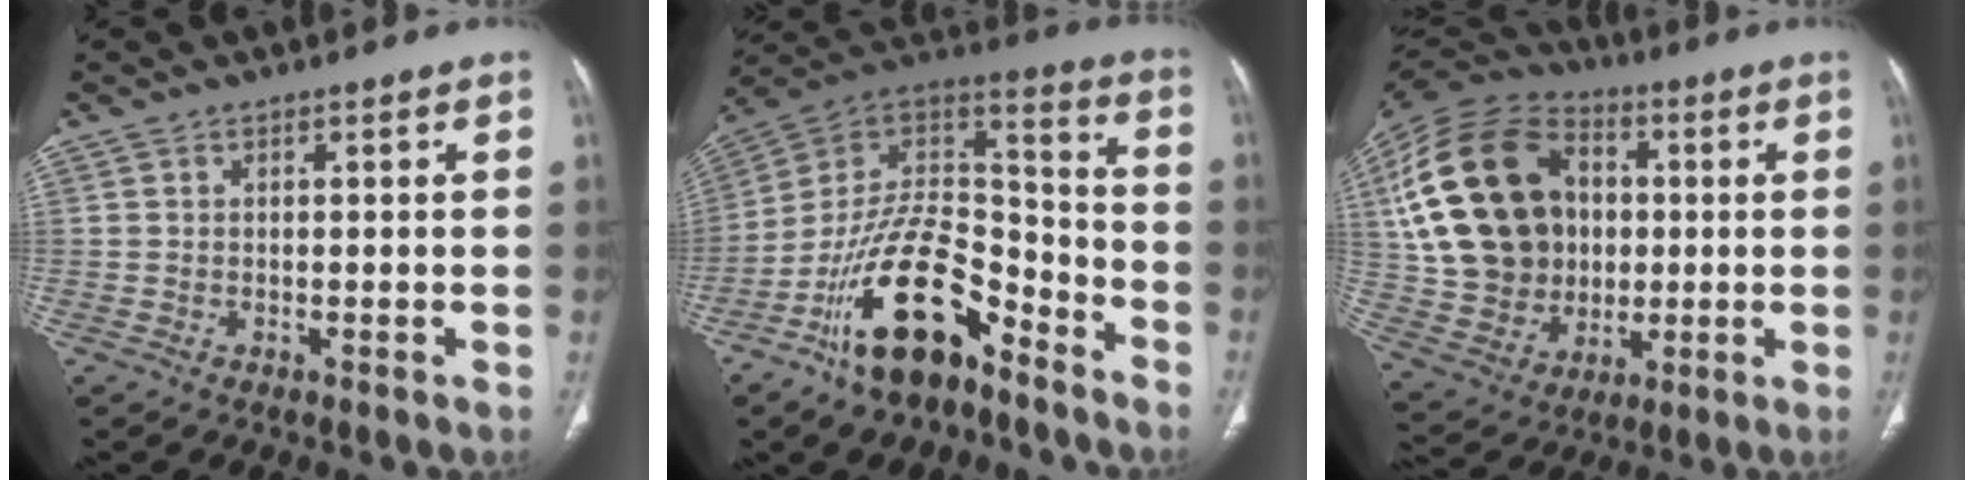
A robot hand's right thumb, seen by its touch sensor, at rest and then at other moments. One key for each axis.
{"total": 20.5, "fx": -12.4, "fy": 9.5, "fz": 13.3, "tx": -0.204, "ty": 0.098, "tz": -0.221}
{"total": 25.7, "fx": 3.4, "fy": 19.9, "fz": 16.0, "tx": -0.298, "ty": 0.017, "tz": 0.074}